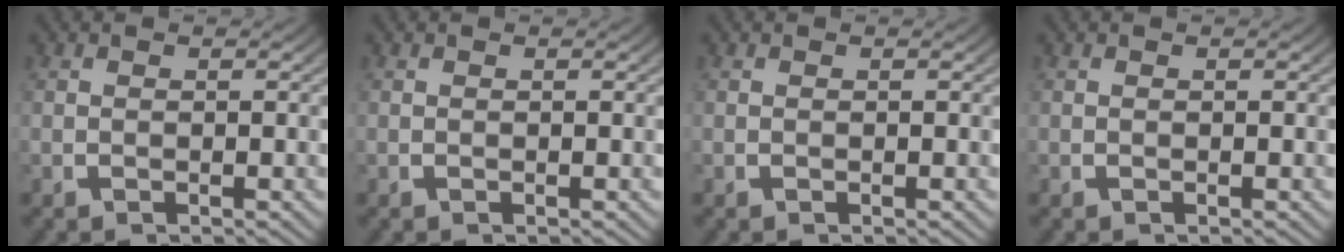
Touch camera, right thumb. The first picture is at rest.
{"total": 0.0}
{"total": 0.0}
{"total": 0.0}